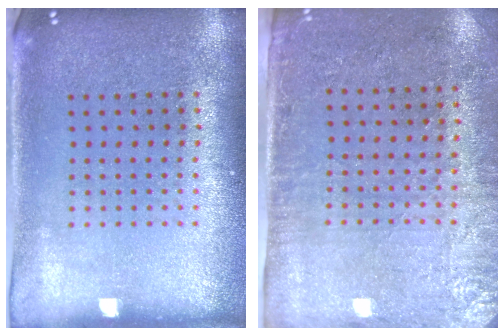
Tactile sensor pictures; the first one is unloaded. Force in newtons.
{"total": 2.9, "press": 2.5, "slide": 1.5}